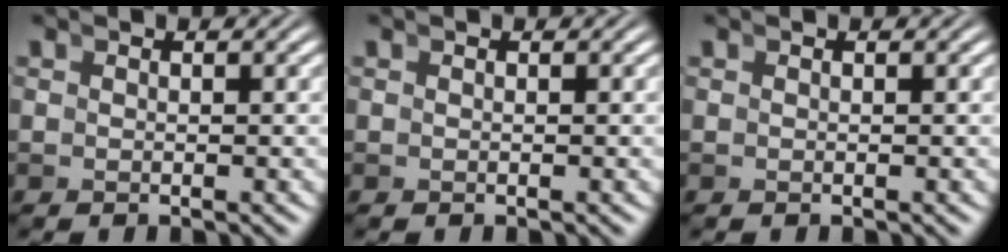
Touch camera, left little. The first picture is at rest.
{"total": 0.0}
{"total": 0.0}